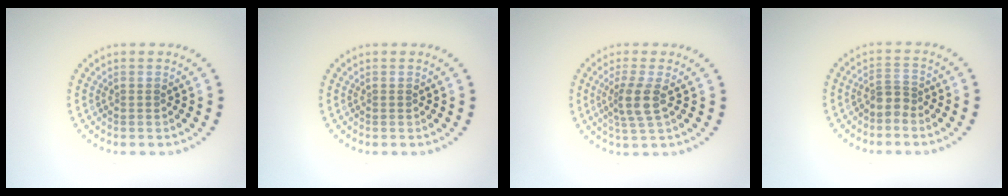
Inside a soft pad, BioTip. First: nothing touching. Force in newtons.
{"total": 0.0}
{"total": 2.7, "press": 2.2, "slide": 1.6}
{"total": 1.6, "press": 1.1, "slide": 1.2}